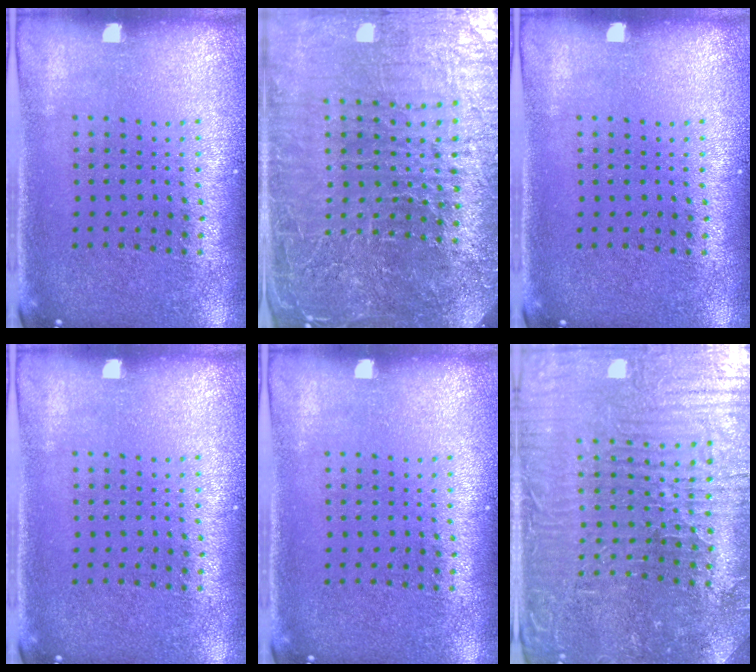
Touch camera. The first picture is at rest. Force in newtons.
{"total": 6.4, "press": 5.7, "slide": 3.0}
{"total": 0.0}
{"total": 0.0}
{"total": 0.0}
{"total": 4.2, "press": 4.1, "slide": 0.6}